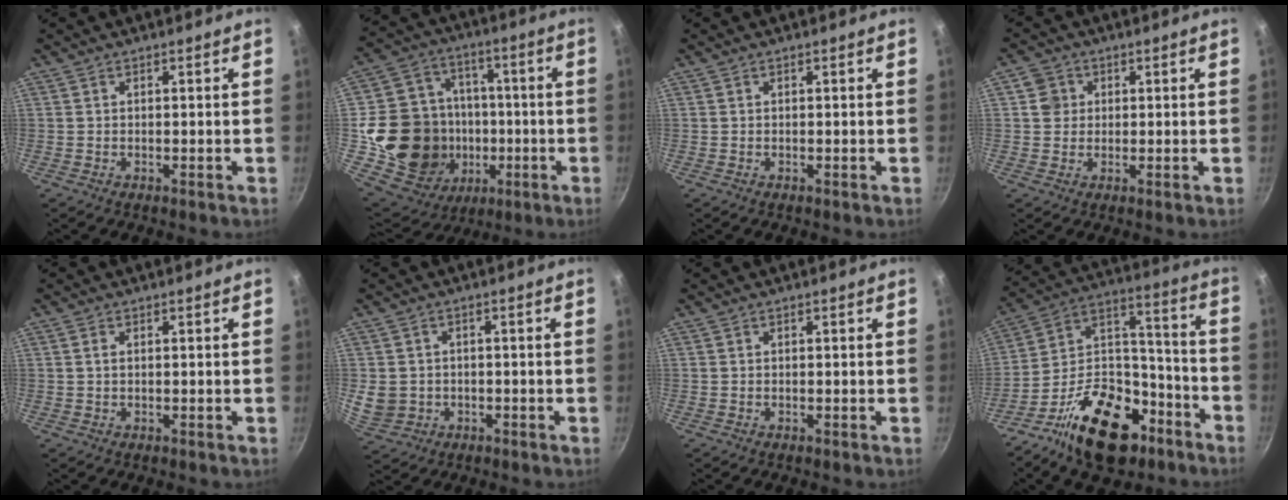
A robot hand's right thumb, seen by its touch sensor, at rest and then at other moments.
{"total": 21.3, "force": [-2.3, 18.7, 10.0], "torque": [-0.168, 0.039, -0.023]}
{"total": 0.0}
{"total": 4.0, "force": [1.1, 3.7, 1.0], "torque": [0.007, 0.004, 0.013]}
{"total": 1.3, "force": [0.4, 0.7, 1.0], "torque": [-0.019, 0.002, 0.007]}
{"total": 5.6, "force": [-0.7, 5.0, 2.5], "torque": [-0.041, 0.005, -0.004]}
{"total": 0.0}
{"total": 22.7, "force": [-13.0, 12.8, 13.5], "torque": [-0.172, 0.096, -0.217]}